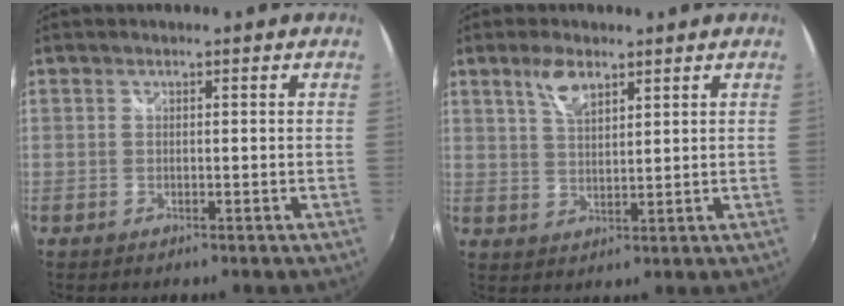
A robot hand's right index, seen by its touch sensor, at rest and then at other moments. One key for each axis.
{"total": 5.2, "fx": 3.3, "fy": 2.0, "fz": 3.4, "tx": -0.062, "ty": 0.004, "tz": 0.062}